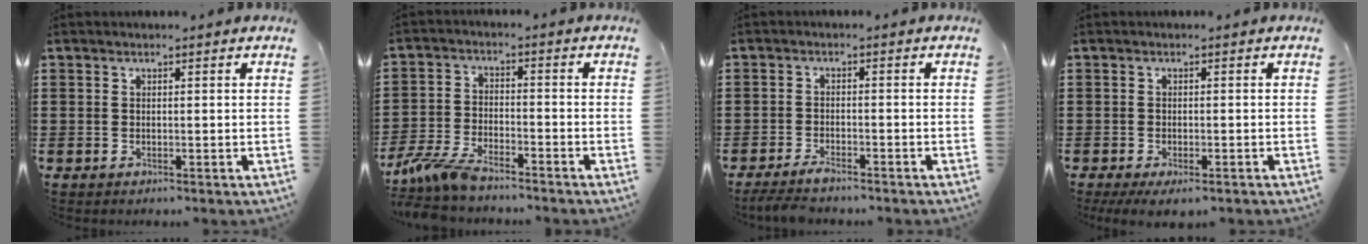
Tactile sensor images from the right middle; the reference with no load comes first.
{"total": 6.2, "force": [-5.5, 1.0, 2.7], "torque": [-0.077, -0.009, -0.111]}
{"total": 2.5, "force": [-2.2, 0.2, 1.2], "torque": [-0.037, -0.006, -0.045]}
{"total": 1.4, "force": [-1.0, 0.2, 1.0], "torque": [-0.025, -0.005, -0.020]}